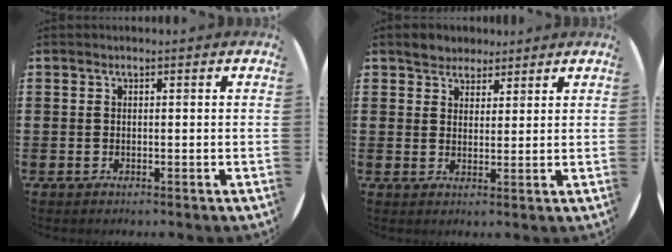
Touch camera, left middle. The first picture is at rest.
{"total": 3.1, "force": [2.7, 1.5, -0.2], "torque": [0.001, 0.001, 0.051]}